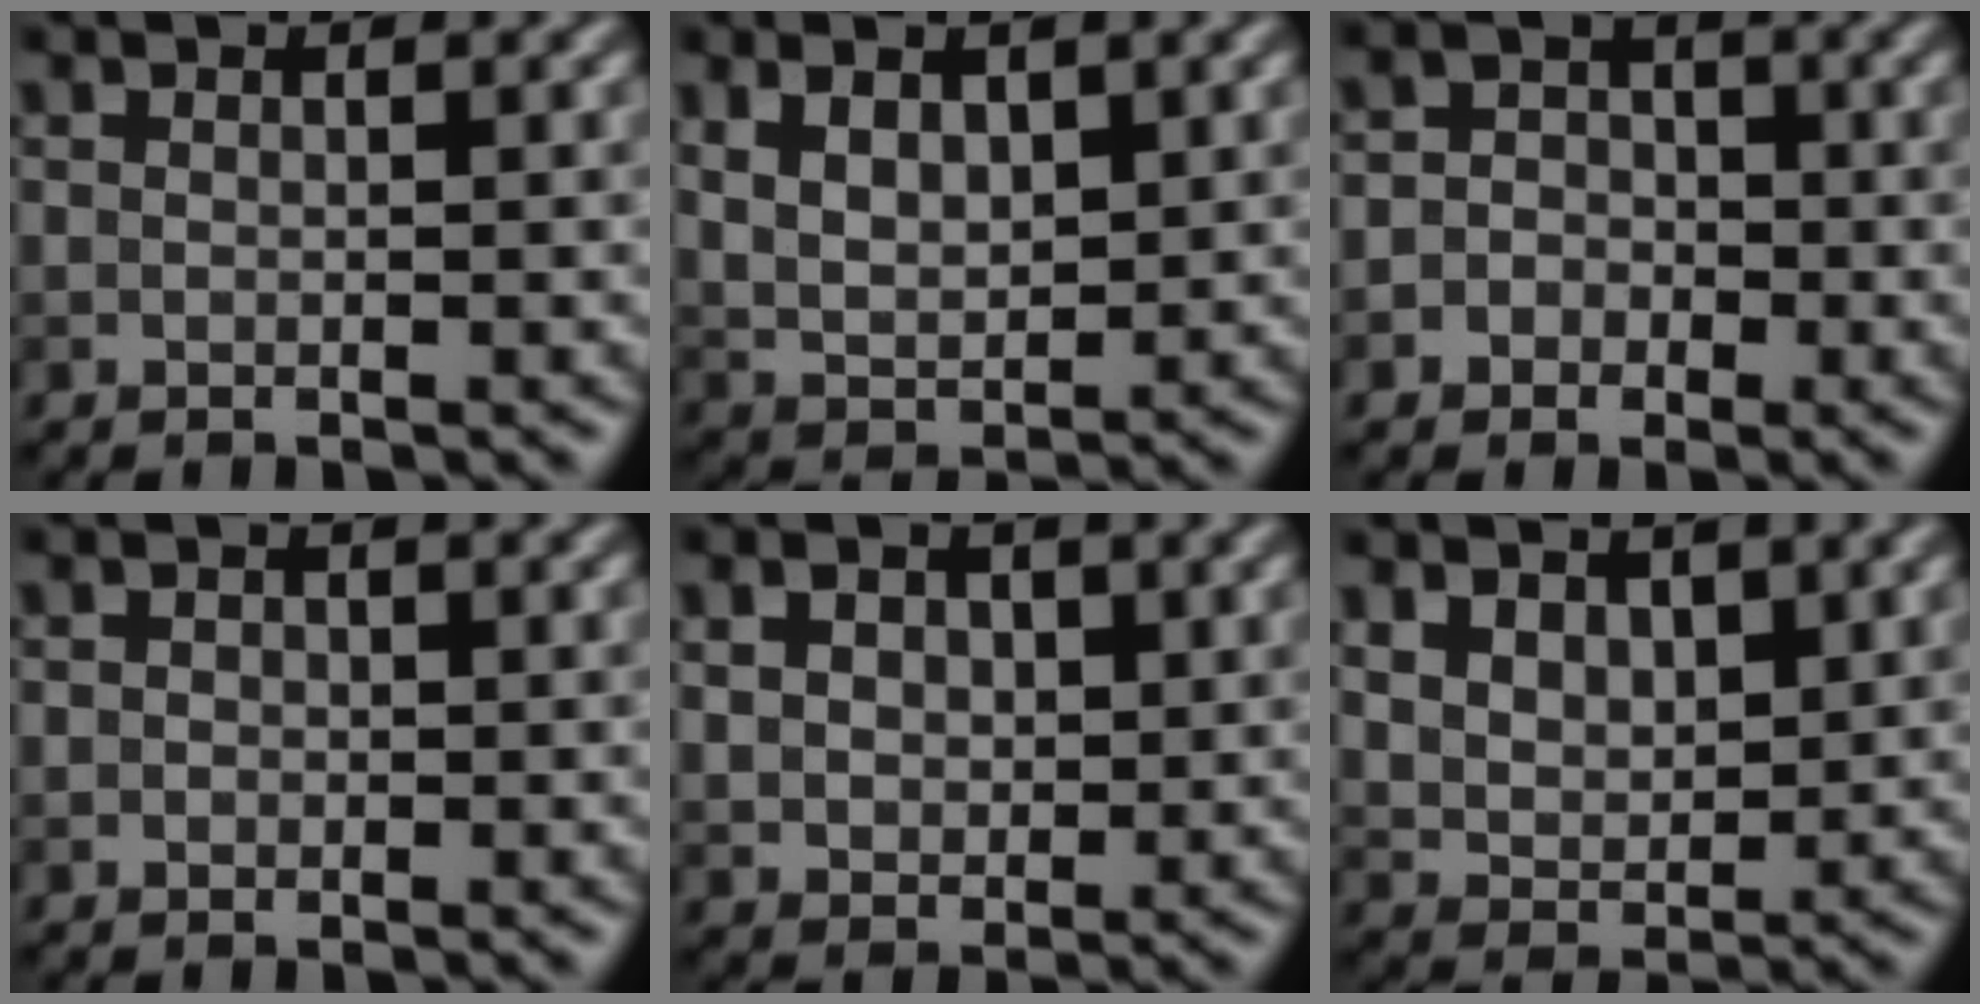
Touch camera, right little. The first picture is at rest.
{"total": 4.3, "force": [1.6, 2.2, 3.3], "torque": [-0.071, -0.002, 0.035]}
{"total": 3.6, "force": [-1.2, 3.3, 0.7], "torque": [0.023, 0.015, -0.038]}
{"total": 0.7, "force": [0.1, 0.7, 0.3], "torque": [0.001, 0.001, -0.007]}
{"total": 3.5, "force": [1.3, 2.5, 2.1], "torque": [-0.044, 0.008, 0.016]}
{"total": 4.5, "force": [2.4, 2.9, 2.5], "torque": [-0.061, -0.002, 0.051]}